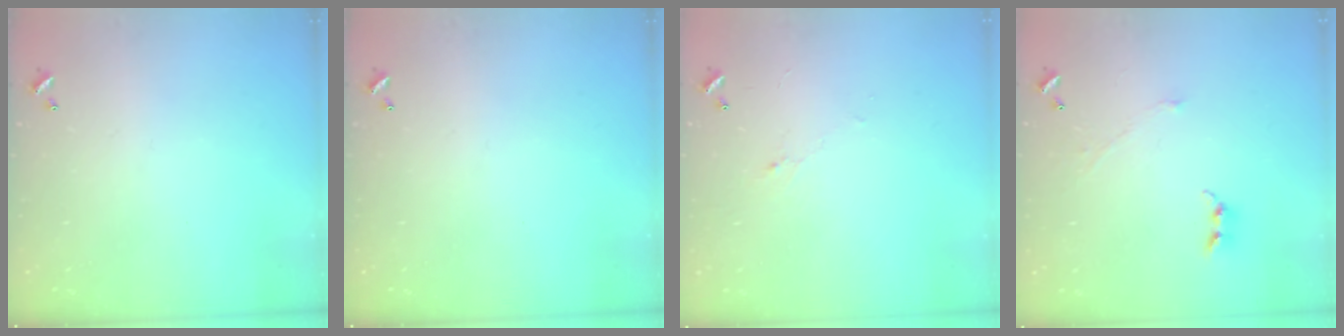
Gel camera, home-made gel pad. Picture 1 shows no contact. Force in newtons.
{"total": 0.0}
{"total": 0.6, "press": 0.2, "slide": 0.5}
{"total": 2.3, "press": 2.2, "slide": 0.3}